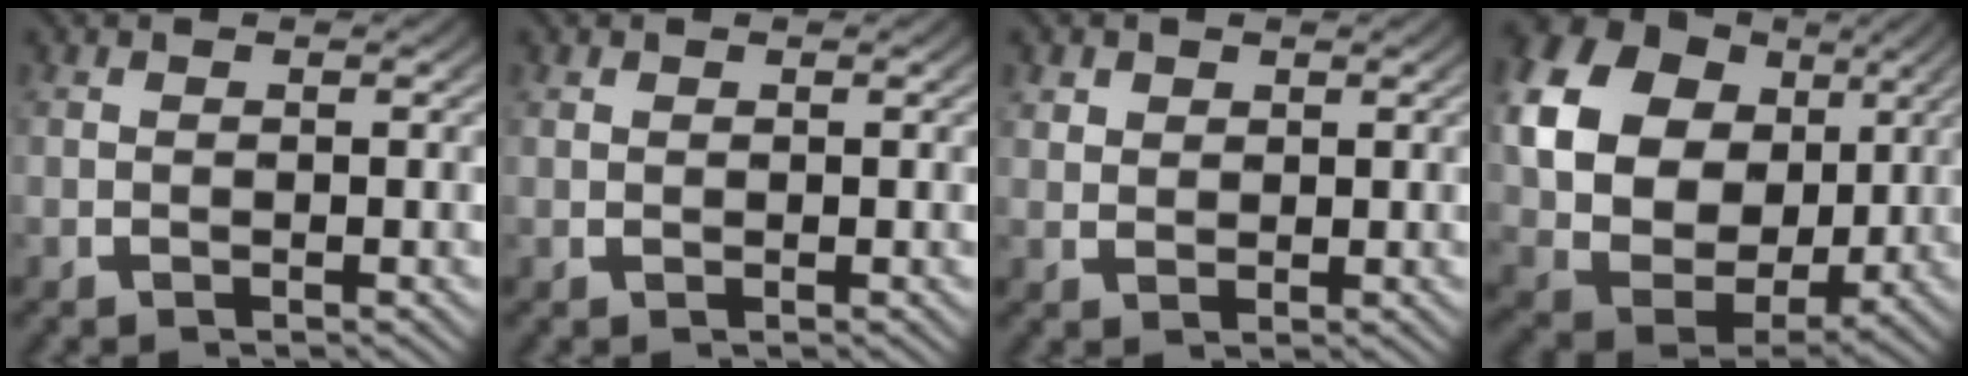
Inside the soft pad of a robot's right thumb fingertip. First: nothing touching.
{"total": 0.5, "force": [0.4, 0.3, 0.1], "torque": [-0.002, -0.002, 0.011]}
{"total": 2.0, "force": [1.1, 1.5, 0.8], "torque": [-0.017, -0.004, 0.027]}
{"total": 18.7, "force": [2.2, 14.4, 11.7], "torque": [-0.276, -0.040, 0.043]}